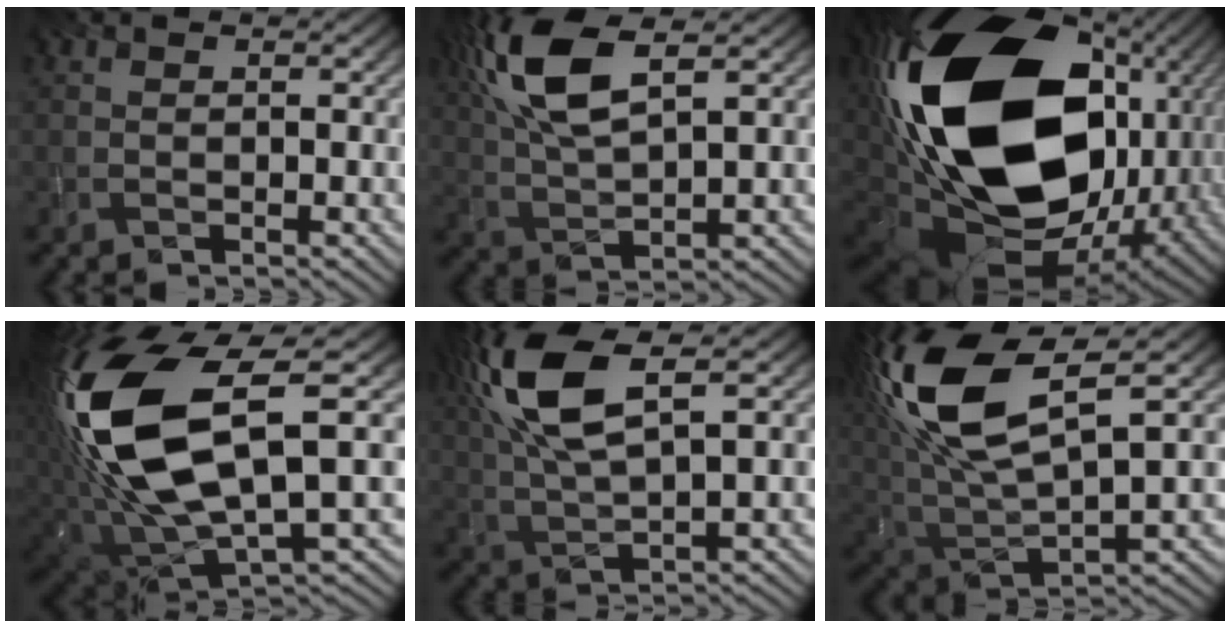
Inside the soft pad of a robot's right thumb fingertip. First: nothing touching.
{"total": 11.4, "force": [4.9, 4.1, 9.4], "torque": [-0.232, 0.021, 0.099]}
{"total": 24.4, "force": [3.7, 15.8, 18.2], "torque": [-0.410, -0.030, 0.073]}
{"total": 17.7, "force": [2.4, 8.8, 15.2], "torque": [-0.358, -0.015, 0.052]}
{"total": 12.3, "force": [4.8, 4.3, 10.5], "torque": [-0.256, 0.019, 0.096]}
{"total": 16.5, "force": [6.5, 6.9, 13.5], "torque": [-0.318, 0.018, 0.127]}